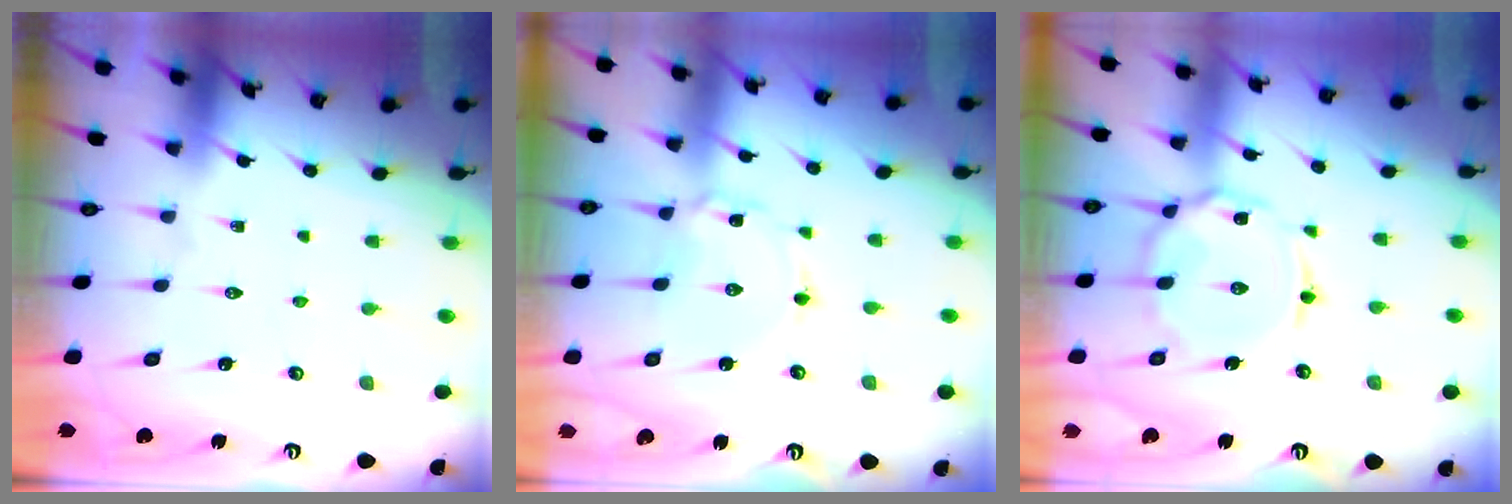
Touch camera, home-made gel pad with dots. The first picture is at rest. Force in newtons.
{"total": 2.4, "press": 2.4, "slide": 0.1}
{"total": 10.6, "press": 10.6, "slide": 0.7}